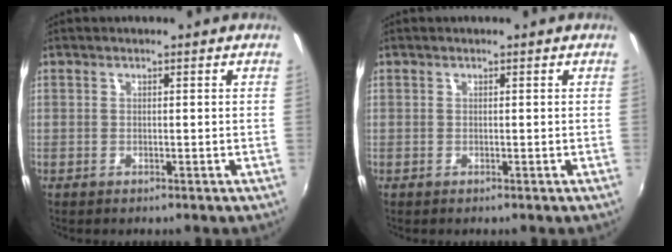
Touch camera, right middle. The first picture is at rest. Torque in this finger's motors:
{"motor_torque": [0.14, -0.08, -0.03, -0.01]}